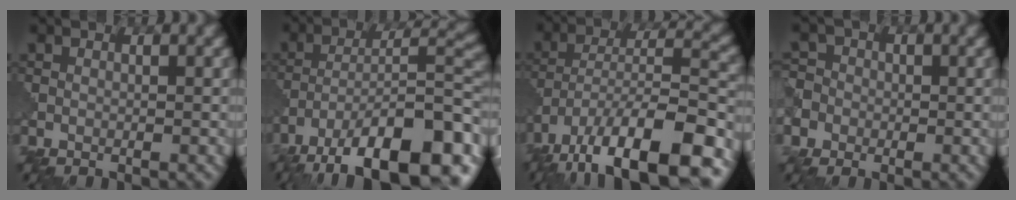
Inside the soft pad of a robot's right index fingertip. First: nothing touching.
{"total": 15.3, "force": [-10.8, 5.0, 9.7], "torque": [-0.164, -0.004, -0.166]}
{"total": 14.2, "force": [-10.8, 4.1, 8.3], "torque": [-0.149, 0.003, -0.176]}
{"total": 4.0, "force": [-1.8, 3.6, 0.2], "torque": [-0.013, 0.001, -0.038]}